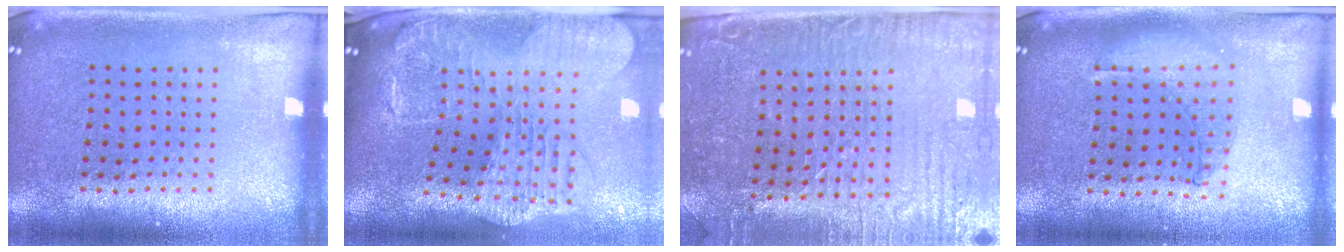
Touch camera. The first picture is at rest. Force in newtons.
{"total": 2.9, "press": 2.4, "slide": 1.5}
{"total": 3.8, "press": 3.5, "slide": 1.5}
{"total": 1.0, "press": 1.0, "slide": 0.2}